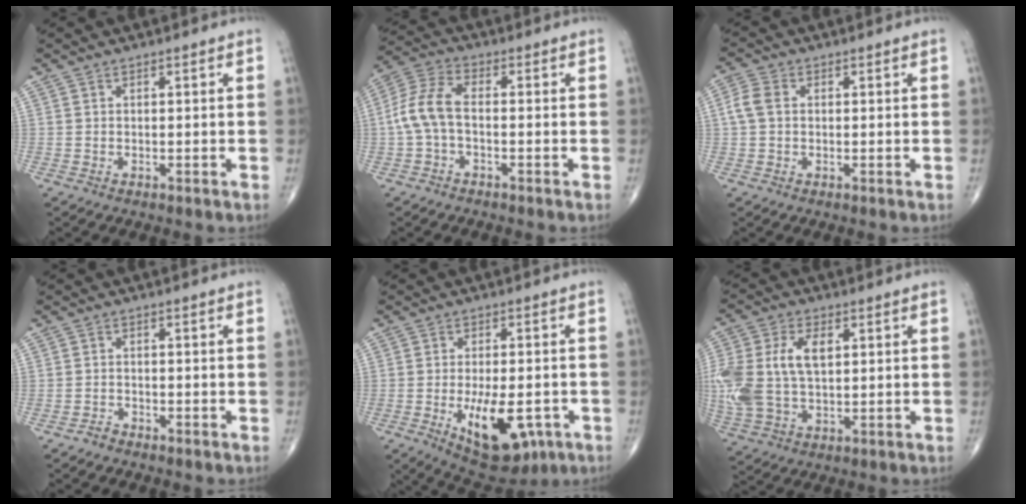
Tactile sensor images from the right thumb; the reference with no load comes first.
{"total": 7.6, "force": [-1.0, 3.9, 6.4], "torque": [-0.144, 0.026, -0.030]}
{"total": 3.9, "force": [0.4, 2.8, 2.7], "torque": [-0.064, 0.013, 0.003]}
{"total": 1.1, "force": [-1.1, 0.4, 0.0], "torque": [-0.001, 0.000, -0.024]}
{"total": 13.4, "force": [-4.4, 6.4, 10.9], "torque": [-0.151, 0.000, -0.050]}
{"total": 15.4, "force": [2.1, 9.3, 12.2], "torque": [-0.292, 0.008, 0.046]}